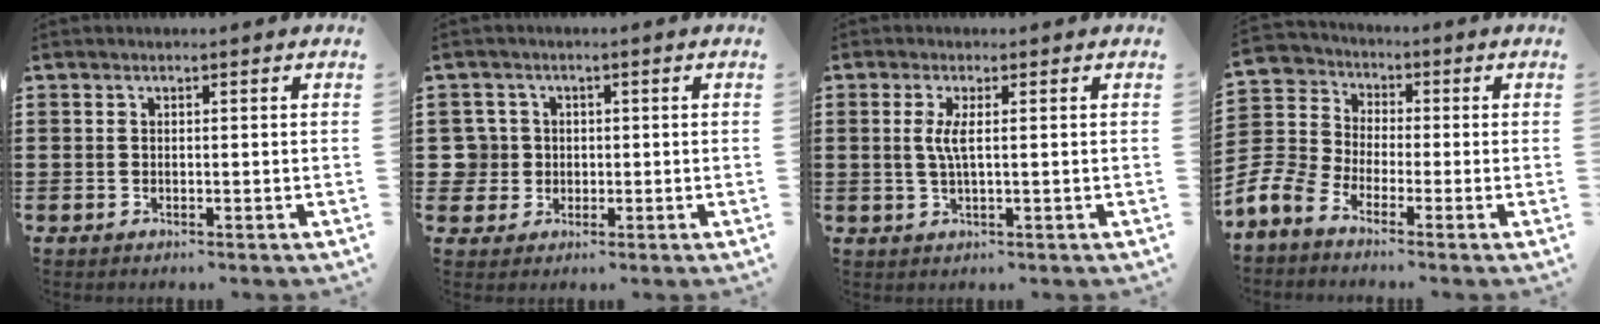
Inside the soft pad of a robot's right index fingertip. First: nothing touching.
{"total": 3.9, "force": [-0.1, 3.8, 0.6], "torque": [-0.046, 0.005, -0.008]}
{"total": 2.9, "force": [0.3, 0.1, 2.9], "torque": [-0.063, -0.007, 0.001]}
{"total": 5.9, "force": [-3.6, 4.4, 1.7], "torque": [-0.074, 0.002, -0.080]}